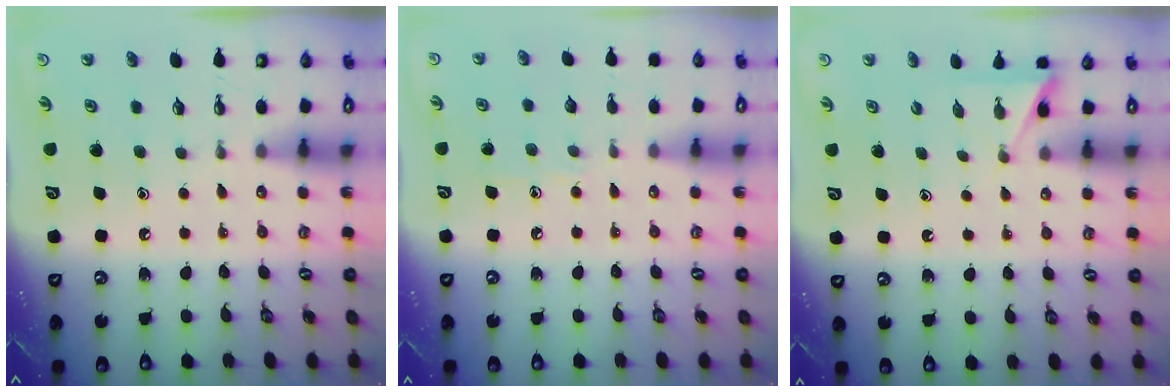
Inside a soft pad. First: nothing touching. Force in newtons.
{"total": 4.3, "press": 4.3, "slide": 0.4}
{"total": 3.1, "press": 3.0, "slide": 0.3}